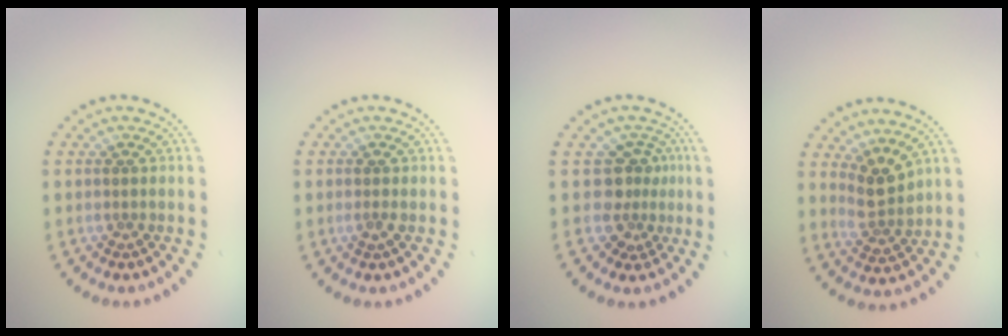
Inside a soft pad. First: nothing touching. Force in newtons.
{"total": 0.8, "press": 0.8, "slide": 0.2}
{"total": 2.7, "press": 1.9, "slide": 1.9}
{"total": 2.7, "press": 2.3, "slide": 1.4}